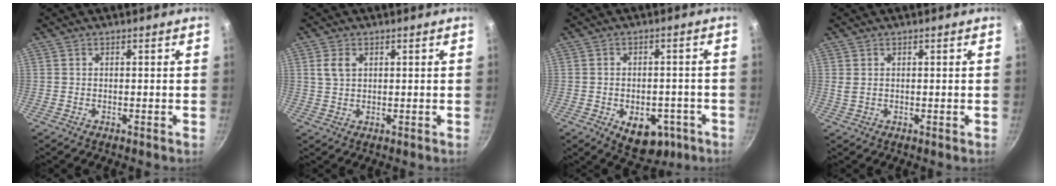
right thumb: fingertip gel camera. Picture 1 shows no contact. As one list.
[{"total": 3.2, "force": [1.2, 2.1, 2.1], "torque": [-0.040, 0.001, 0.029]}, {"total": 9.6, "force": [-4.3, 6.0, 6.2], "torque": [-0.065, 0.021, -0.047]}, {"total": 1.2, "force": [0.5, 0.7, 0.8], "torque": [-0.019, -0.001, 0.015]}]